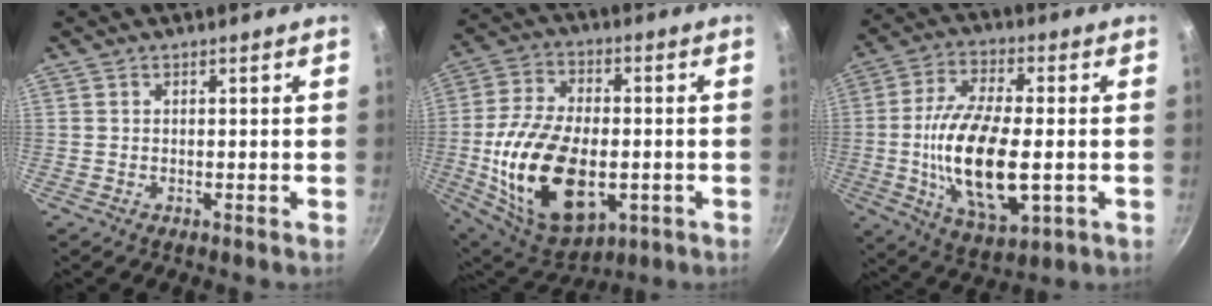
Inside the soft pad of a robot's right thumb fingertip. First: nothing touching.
{"total": 22.9, "force": [-4.2, 13.2, 18.3], "torque": [-0.330, 0.002, -0.049]}
{"total": 18.8, "force": [-2.0, 8.3, 16.7], "torque": [-0.313, -0.003, -0.026]}